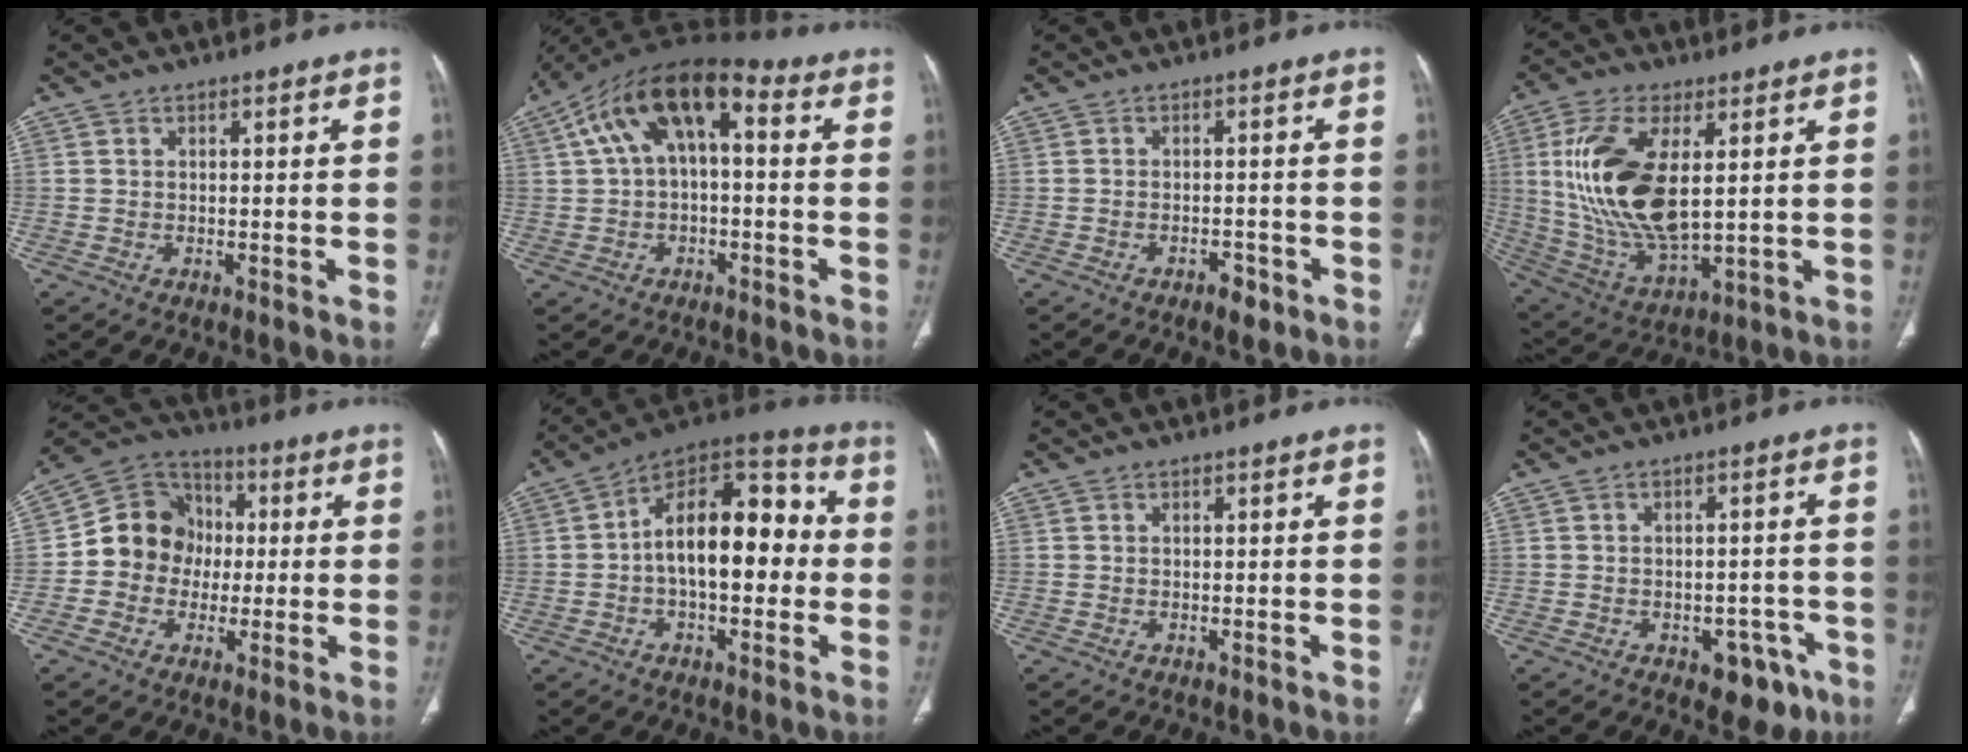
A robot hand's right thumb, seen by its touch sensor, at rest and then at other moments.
{"total": 13.2, "force": [2.6, 6.7, 11.1], "torque": [-0.195, 0.044, 0.037]}
{"total": 2.7, "force": [-1.8, 1.4, 1.5], "torque": [-0.018, 0.008, -0.023]}
{"total": 19.6, "force": [3.3, 9.3, 17.0], "torque": [-0.350, -0.019, 0.072]}
{"total": 12.1, "force": [-0.7, 11.1, 4.9], "torque": [-0.045, 0.031, -0.022]}
{"total": 18.3, "force": [-0.2, 9.9, 15.4], "torque": [-0.209, 0.050, -0.015]}
{"total": 0.0}
{"total": 6.9, "force": [-3.6, 4.3, 4.0], "torque": [-0.021, 0.024, -0.040]}